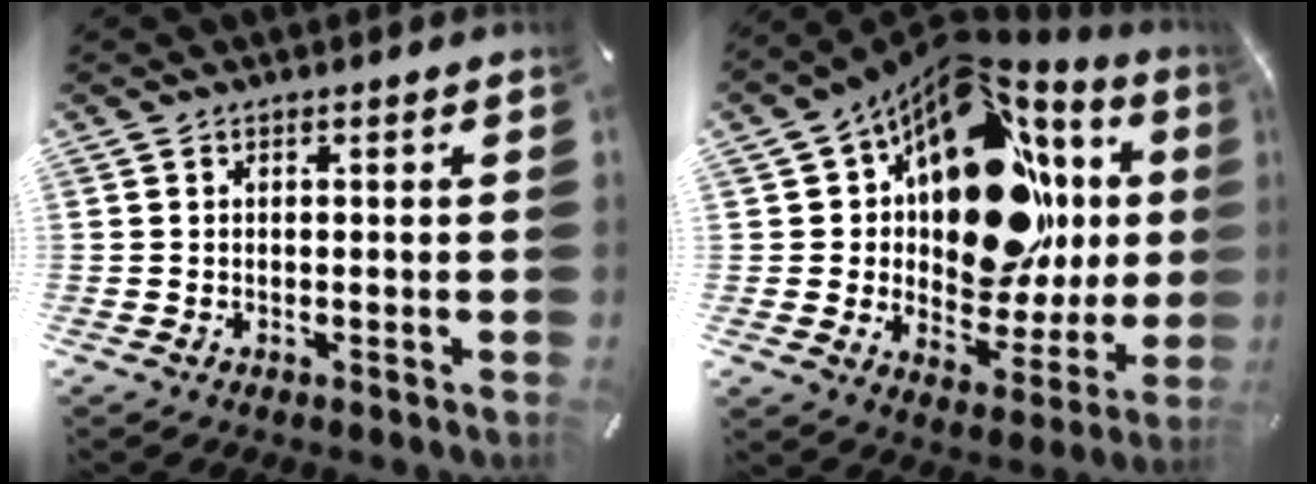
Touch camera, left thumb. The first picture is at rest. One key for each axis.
{"total": 21.1, "fx": 6.7, "fy": 12.6, "fz": 15.5, "tx": -0.233, "ty": -0.066, "tz": 0.111}